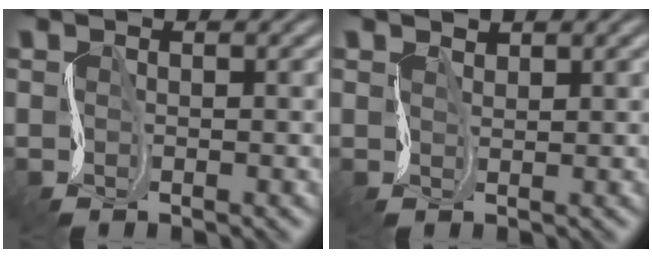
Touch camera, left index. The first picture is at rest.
{"total": 1.5, "force": [1.2, 0.6, 0.7], "torque": [-0.021, -0.004, 0.020]}